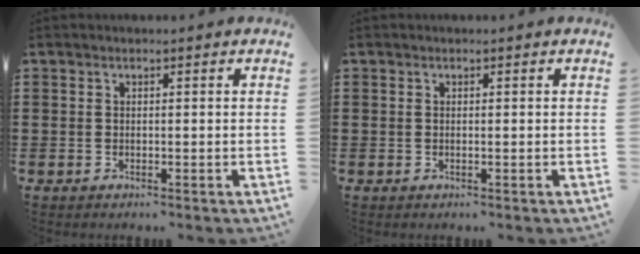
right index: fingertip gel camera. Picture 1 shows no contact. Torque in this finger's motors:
{"motor_torque": [1.12, 1.01, 0.00, 0.00]}